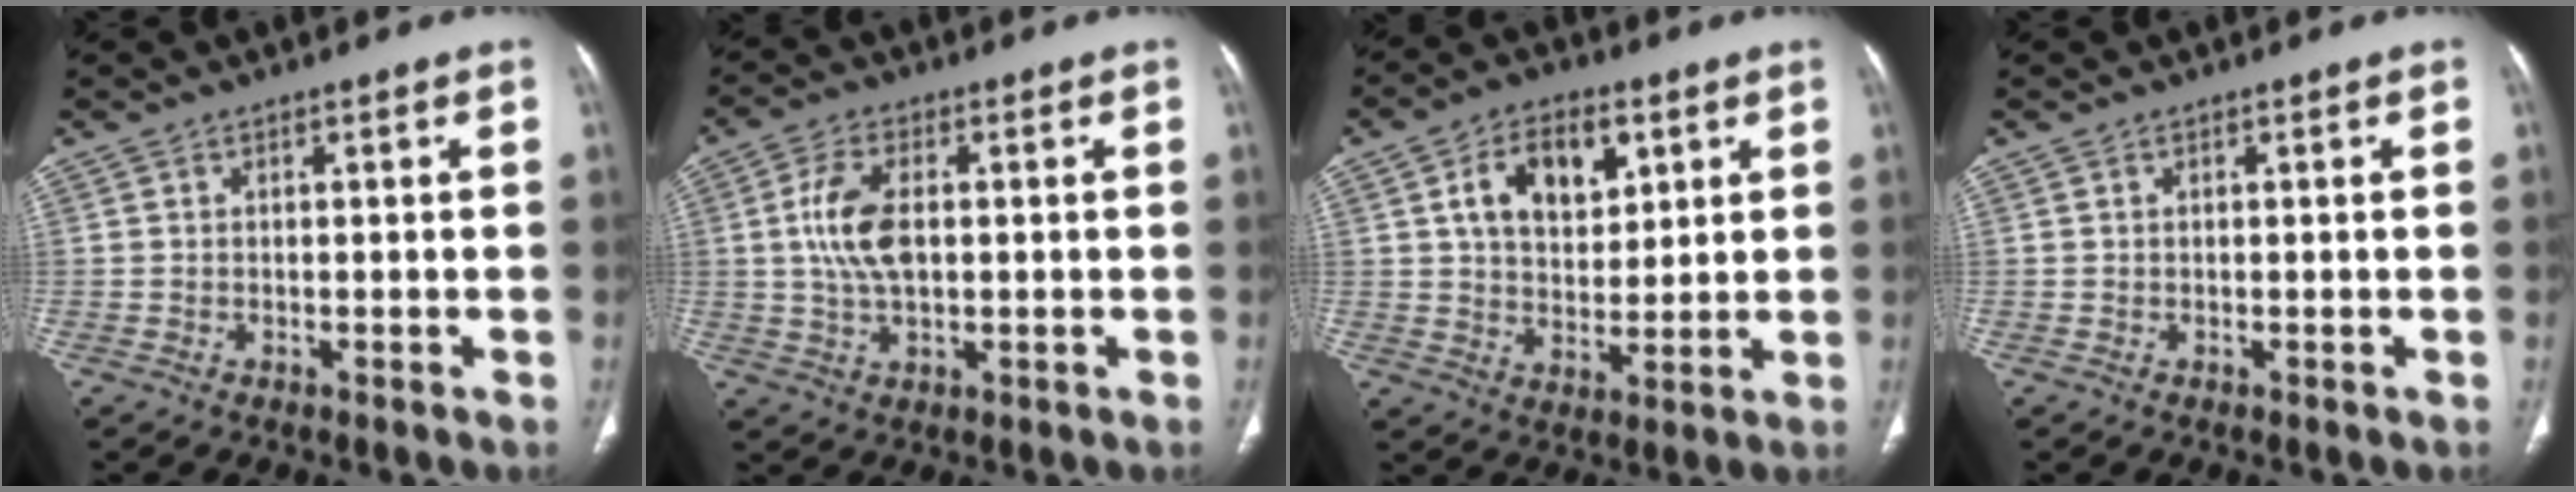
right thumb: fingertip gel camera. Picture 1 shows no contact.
{"total": 8.5, "force": [0.8, 4.5, 7.2], "torque": [-0.147, 0.003, 0.015]}
{"total": 11.8, "force": [4.4, 7.5, 8.0], "torque": [-0.094, -0.009, 0.075]}
{"total": 0.0}